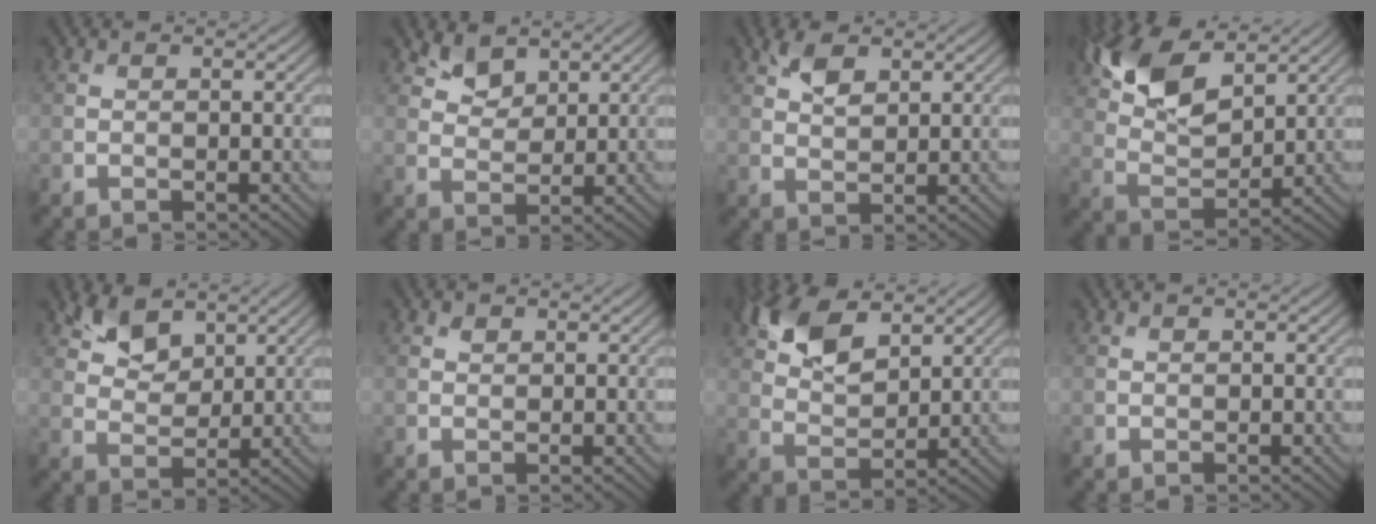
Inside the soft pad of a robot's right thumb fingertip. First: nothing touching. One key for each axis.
{"total": 3.5, "fx": 2.6, "fy": 1.9, "fz": 1.4, "tx": -0.035, "ty": -0.005, "tz": 0.053}
{"total": 3.4, "fx": 2.0, "fy": 1.7, "fz": 2.3, "tx": -0.052, "ty": 0.000, "tz": 0.039}
{"total": 12.3, "fx": 6.9, "fy": 5.5, "fz": 8.6, "tx": -0.193, "ty": 0.017, "tz": 0.136}
{"total": 5.5, "fx": 3.7, "fy": 3.0, "fz": 2.7, "tx": -0.061, "ty": -0.005, "tz": 0.071}
{"total": 0.7, "fx": 0.5, "fy": 0.4, "fz": 0.2, "tx": -0.004, "ty": -0.003, "tz": 0.010}
{"total": 9.6, "fx": 5.3, "fy": 4.6, "fz": 6.5, "tx": -0.151, "ty": 0.012, "tz": 0.105}
{"total": 0.0}